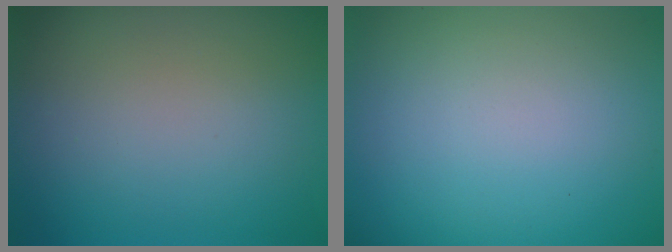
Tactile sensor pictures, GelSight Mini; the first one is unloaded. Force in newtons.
{"total": 0.0}